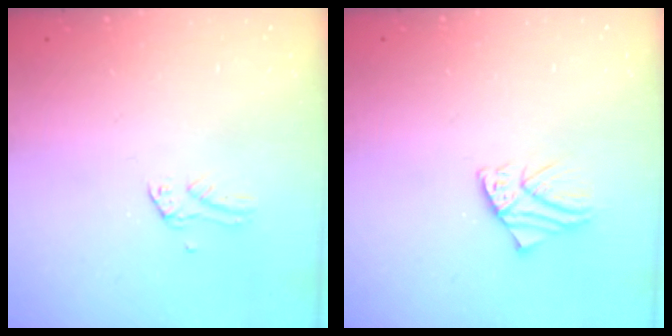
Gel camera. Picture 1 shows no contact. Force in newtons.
{"total": 2.3, "press": 2.3, "slide": 0.4}